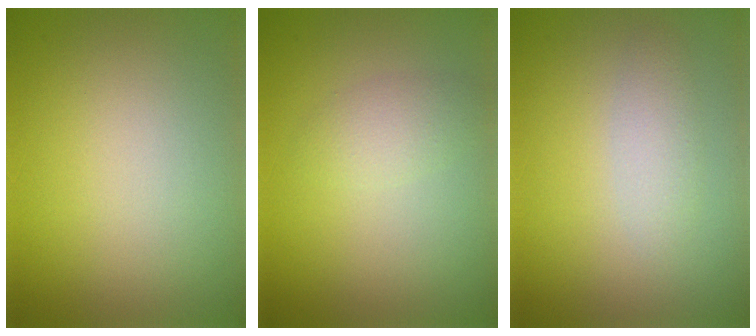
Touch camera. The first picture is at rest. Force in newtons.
{"total": 1.7, "press": 1.7, "slide": 0.0}
{"total": 1.7, "press": 1.7, "slide": 0.1}